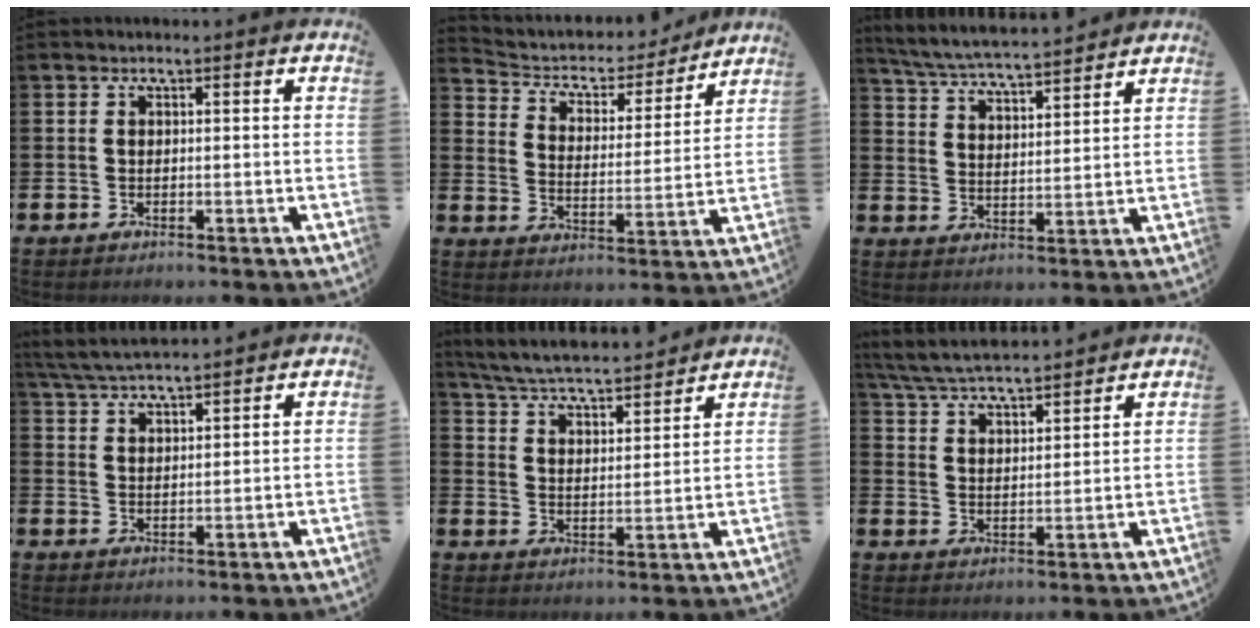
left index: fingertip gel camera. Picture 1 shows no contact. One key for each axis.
{"total": 4.7, "fx": 4.1, "fy": 2.0, "fz": 0.9, "tx": -0.044, "ty": -0.035, "tz": 0.063}
{"total": 5.7, "fx": 5.6, "fy": 0.1, "fz": 1.1, "tx": -0.042, "ty": -0.040, "tz": 0.095}
{"total": 4.8, "fx": 4.7, "fy": 0.3, "fz": 0.9, "tx": -0.032, "ty": -0.024, "tz": 0.084}
{"total": 5.7, "fx": 5.5, "fy": 0.3, "fz": 1.3, "tx": -0.048, "ty": -0.046, "tz": 0.091}
{"total": 5.8, "fx": 5.7, "fy": 0.4, "fz": 0.9, "tx": -0.038, "ty": -0.038, "tz": 0.100}